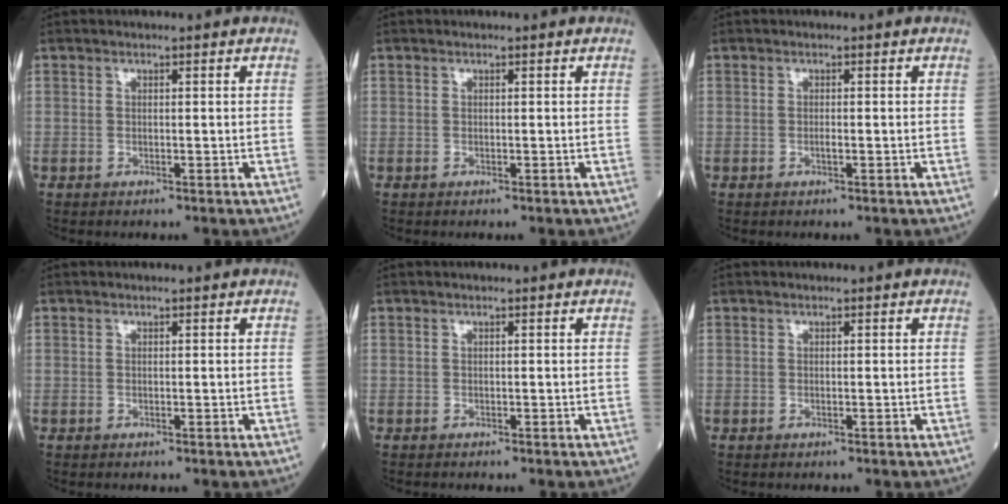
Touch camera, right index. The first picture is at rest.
{"total": 0.0}
{"total": 0.5, "force": [-0.2, 0.0, 0.5], "torque": [-0.011, 0.001, -0.003]}
{"total": 0.0}
{"total": 0.0}
{"total": 0.0}